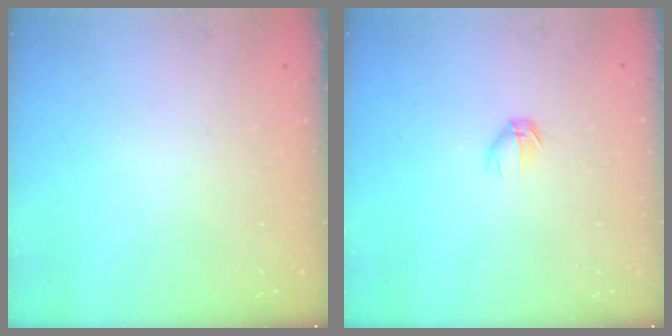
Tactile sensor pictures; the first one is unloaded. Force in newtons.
{"total": 3.7, "press": 3.5, "slide": 1.2}